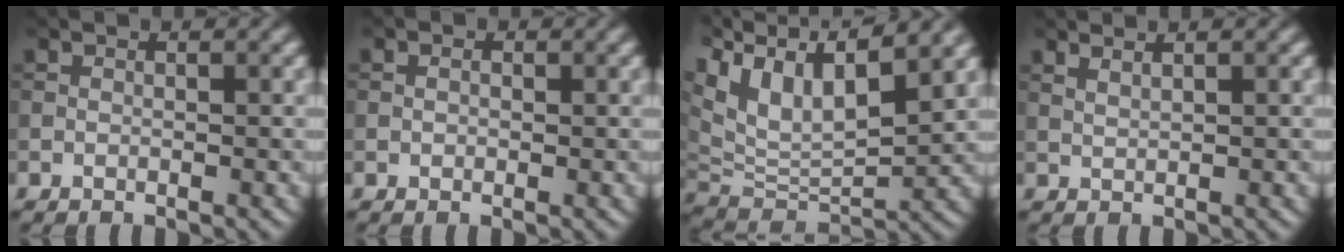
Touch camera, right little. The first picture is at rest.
{"total": 1.0, "force": [0.2, 0.8, 0.5], "torque": [-0.009, -0.002, 0.000]}
{"total": 12.1, "force": [6.4, 5.1, 8.9], "torque": [-0.180, 0.028, 0.107]}
{"total": 1.4, "force": [1.1, 0.4, 0.7], "torque": [-0.010, -0.002, 0.017]}